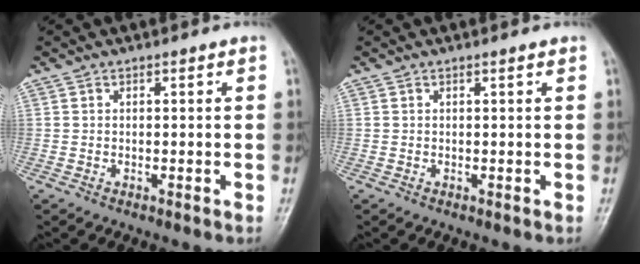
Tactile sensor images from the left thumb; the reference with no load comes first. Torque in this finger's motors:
{"motor_torque": [-0.01, 0.02, -0.04, 0.14, 0.01]}